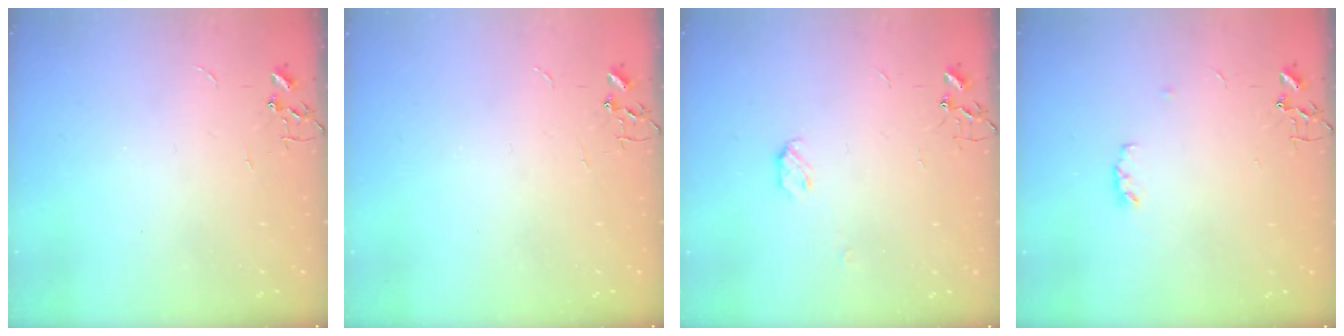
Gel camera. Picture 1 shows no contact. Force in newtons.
{"total": 0.0}
{"total": 4.0, "press": 4.0, "slide": 0.6}
{"total": 3.8, "press": 3.8, "slide": 0.6}